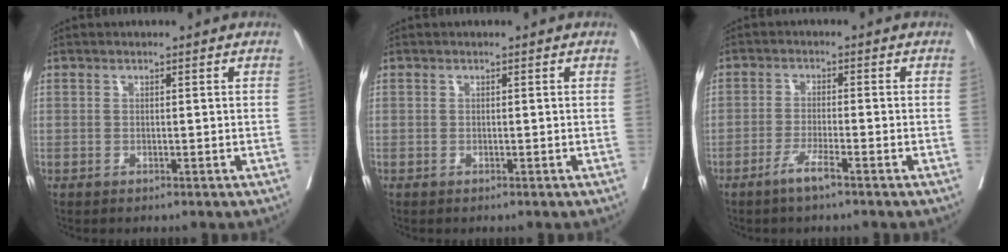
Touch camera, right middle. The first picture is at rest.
{"total": 0.0}
{"total": 3.3, "force": [-2.2, -0.4, 2.4], "torque": [-0.049, -0.006, -0.045]}